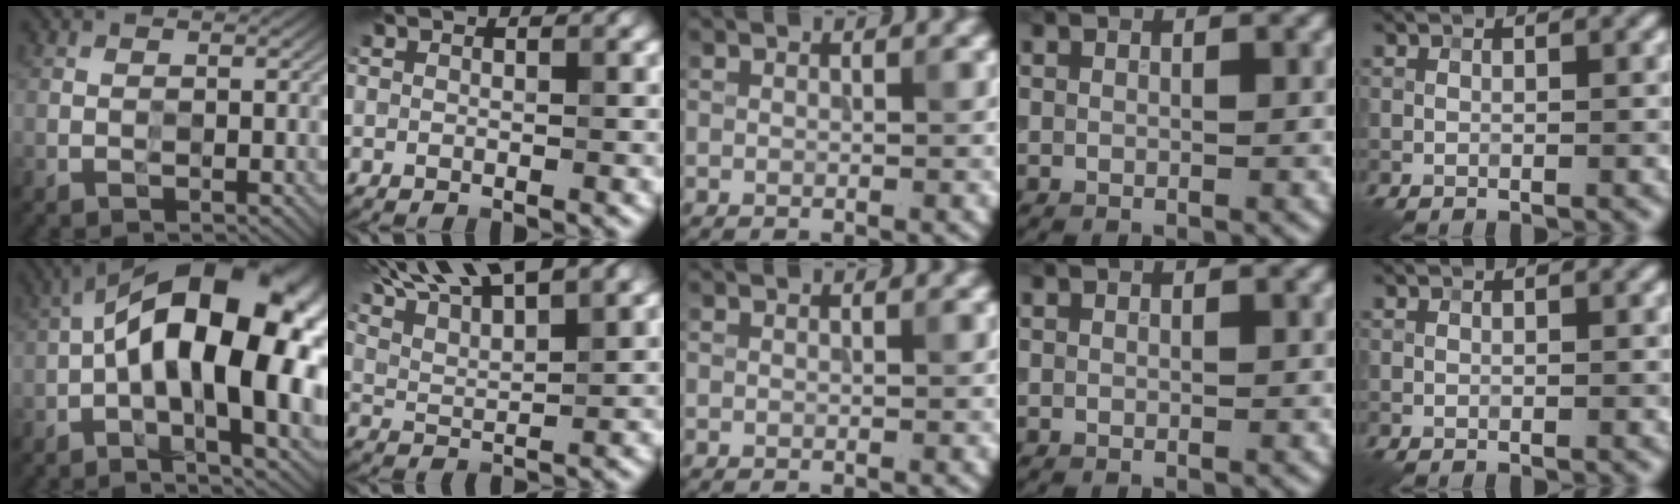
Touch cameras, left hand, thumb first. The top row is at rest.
{"thumb": {"total": 21.3, "force": [1.6, 8.9, 19.3], "torque": [-0.314, 0.035, 0.011]}, "index": {"total": 11.4, "force": [8.1, 3.7, 7.0], "torque": [-0.130, 0.041, 0.104]}}